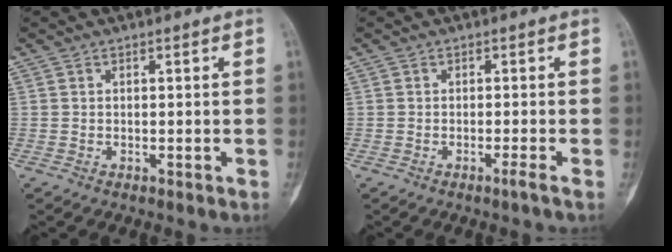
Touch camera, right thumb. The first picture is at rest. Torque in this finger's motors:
{"motor_torque": [0.20, -0.17, -0.03, -0.03, 0.09]}